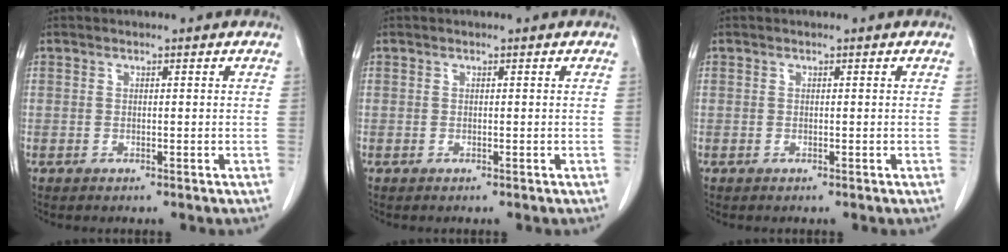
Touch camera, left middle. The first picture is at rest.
{"total": 0.0}
{"total": 0.0}